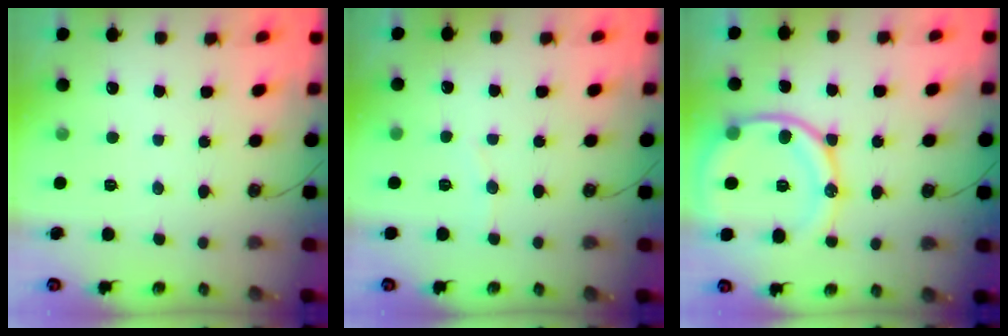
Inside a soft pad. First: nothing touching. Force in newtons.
{"total": 4.4, "press": 4.1, "slide": 1.5}
{"total": 16.7, "press": 16.6, "slide": 1.8}